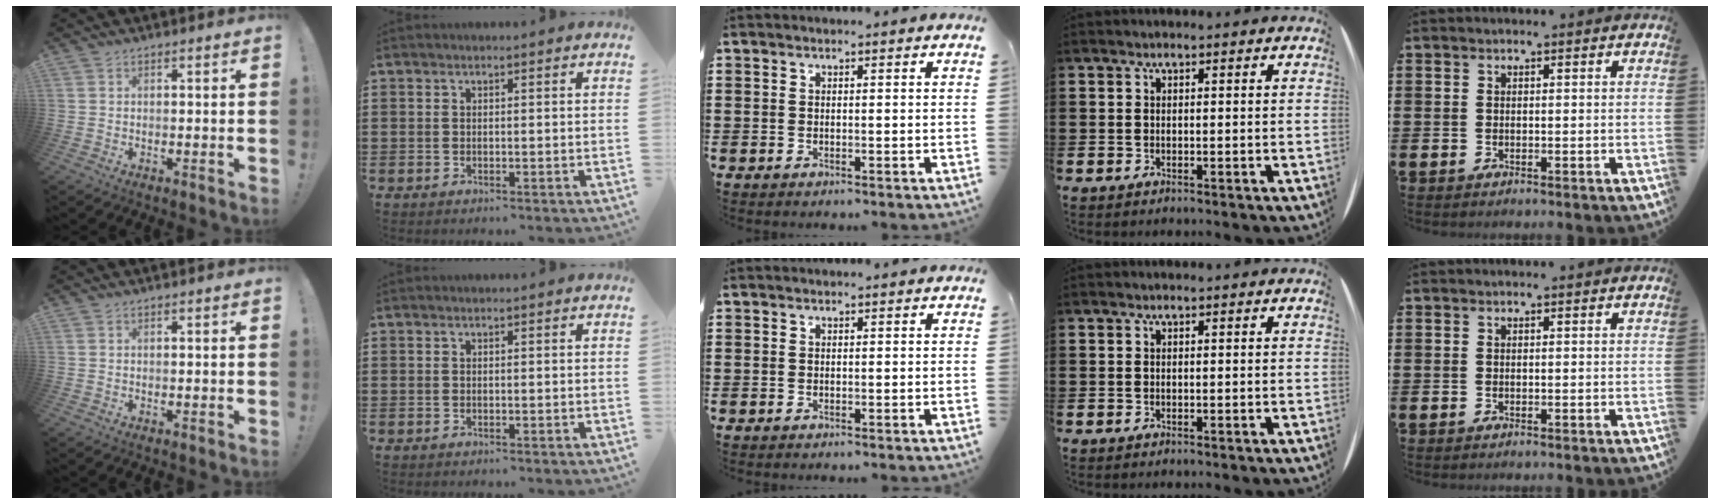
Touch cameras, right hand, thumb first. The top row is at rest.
{}